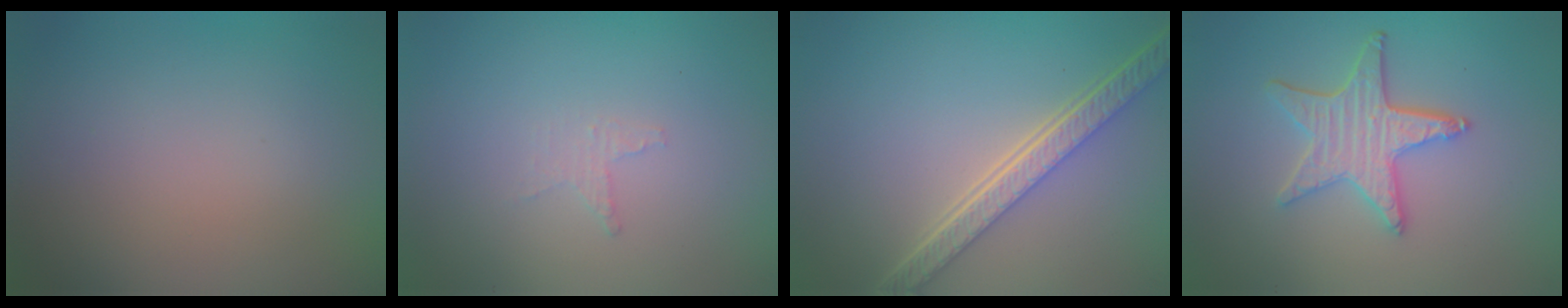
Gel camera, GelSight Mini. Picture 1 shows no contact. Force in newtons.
{"total": 0.9, "press": 0.8, "slide": 0.3}
{"total": 5.5, "press": 4.1, "slide": 3.7}
{"total": 4.2, "press": 3.7, "slide": 2.1}